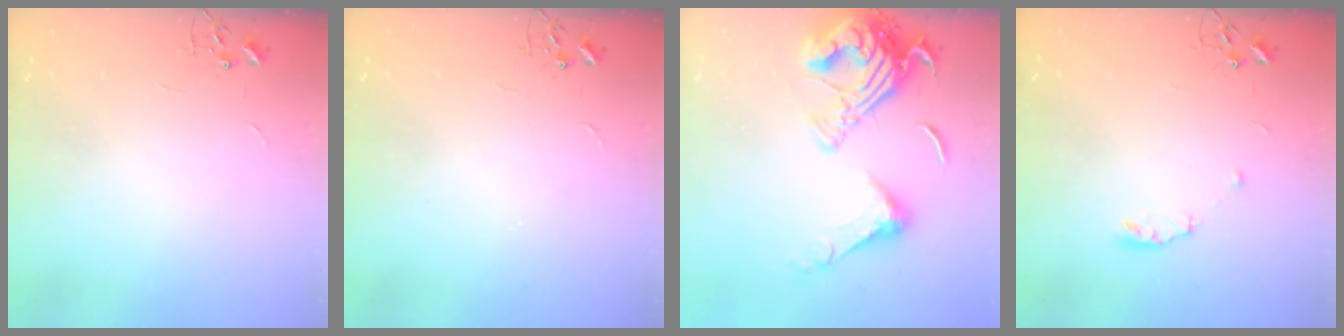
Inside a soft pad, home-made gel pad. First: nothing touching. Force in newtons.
{"total": 0.0}
{"total": 19.0, "press": 18.9, "slide": 1.9}
{"total": 4.6, "press": 4.6, "slide": 0.7}